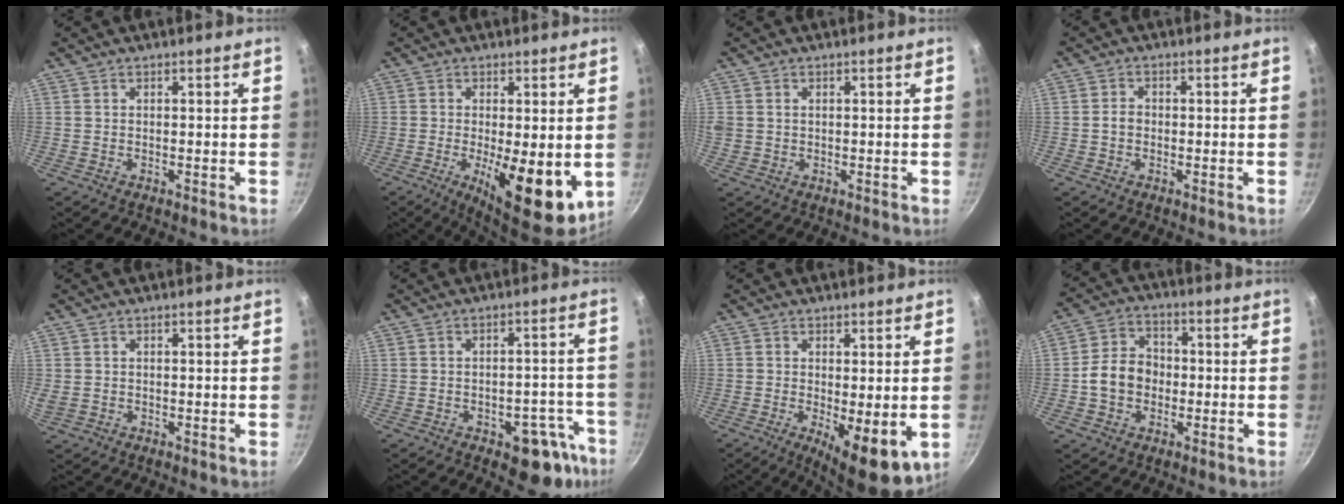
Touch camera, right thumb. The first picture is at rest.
{"total": 13.6, "force": [-2.9, 4.7, 12.5], "torque": [-0.180, -0.027, -0.027]}
{"total": 2.4, "force": [0.5, 2.0, 1.3], "torque": [-0.031, 0.003, 0.016]}
{"total": 2.0, "force": [-0.4, 1.6, 1.1], "torque": [-0.011, 0.008, -0.011]}
{"total": 2.0, "force": [-0.2, 1.6, 1.2], "torque": [-0.038, 0.001, 0.001]}
{"total": 9.6, "force": [-5.5, 4.6, 6.4], "torque": [-0.050, 0.045, -0.064]}
{"total": 10.3, "force": [-2.7, 3.6, 9.3], "torque": [-0.130, -0.024, -0.028]}
{"total": 9.1, "force": [-1.4, 7.3, 5.1], "torque": [-0.075, 0.030, -0.034]}